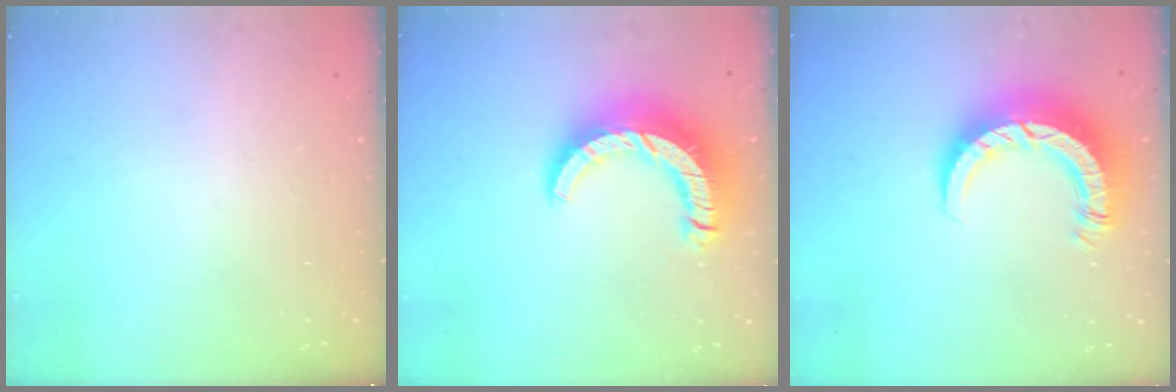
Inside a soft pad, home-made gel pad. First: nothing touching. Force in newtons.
{"total": 13.5, "press": 13.4, "slide": 1.5}
{"total": 10.0, "press": 10.0, "slide": 1.1}